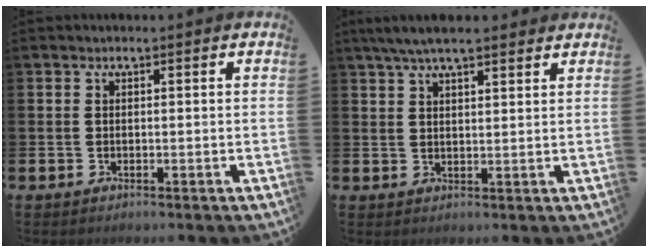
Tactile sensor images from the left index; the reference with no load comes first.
{"total": 5.3, "force": [4.5, 1.1, 2.5], "torque": [-0.055, -0.005, 0.081]}